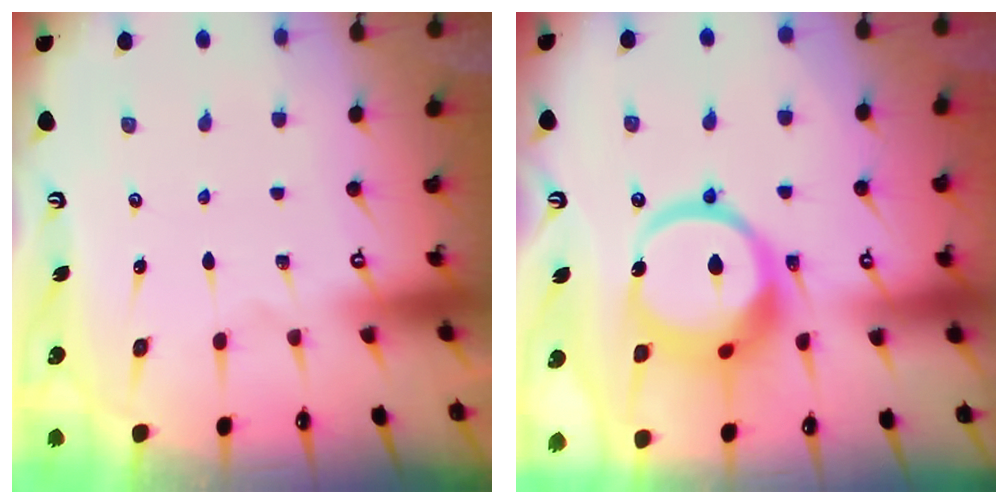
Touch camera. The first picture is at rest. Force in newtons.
{"total": 19.1, "press": 18.9, "slide": 2.3}